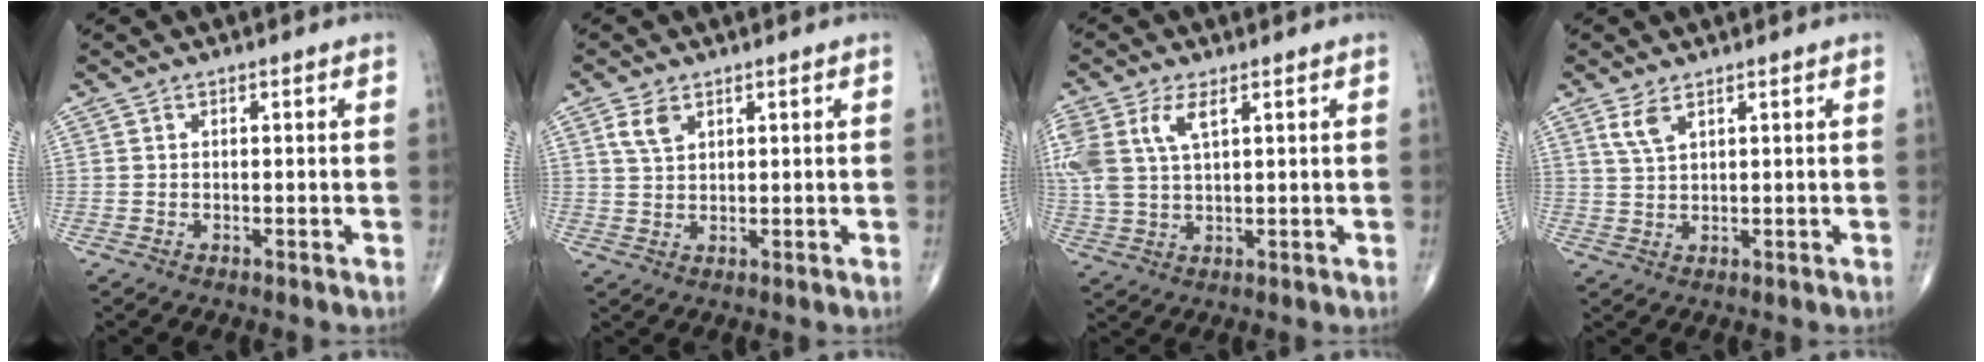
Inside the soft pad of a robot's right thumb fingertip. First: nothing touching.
{"total": 3.8, "force": [2.0, 2.3, 2.4], "torque": [-0.042, -0.004, 0.043]}
{"total": 10.4, "force": [3.9, 5.4, 8.0], "torque": [-0.199, 0.007, 0.084]}
{"total": 3.3, "force": [2.0, 1.3, 2.3], "torque": [-0.050, -0.003, 0.047]}